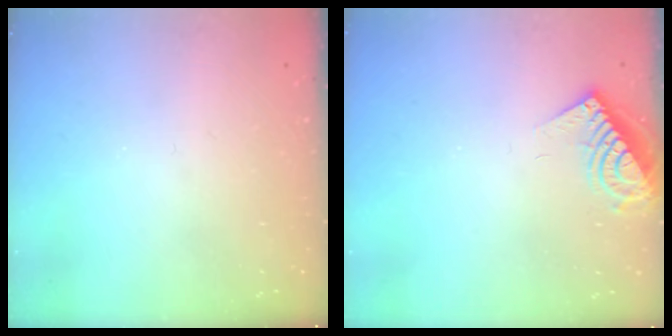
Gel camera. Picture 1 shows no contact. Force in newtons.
{"total": 8.6, "press": 8.5, "slide": 0.8}